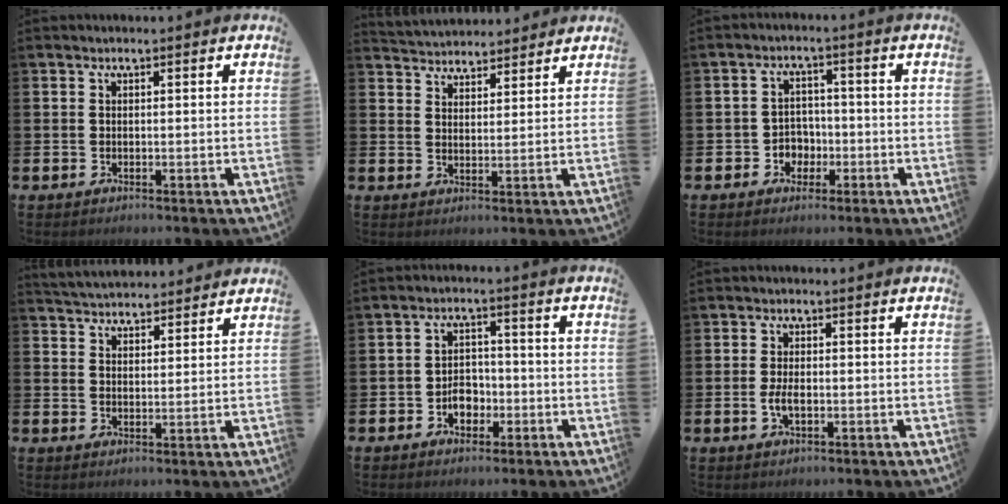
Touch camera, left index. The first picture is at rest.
{"total": 4.3, "force": [4.1, 1.0, -0.5], "torque": [-0.009, -0.020, 0.076]}
{"total": 3.2, "force": [-1.1, 2.9, 0.9], "torque": [-0.026, 0.002, -0.028]}
{"total": 4.3, "force": [4.2, 0.7, -0.1], "torque": [-0.015, -0.020, 0.078]}
{"total": 3.6, "force": [-1.4, 2.6, 2.0], "torque": [-0.033, 0.002, -0.031]}
{"total": 2.6, "force": [-0.5, 1.2, 2.2], "torque": [-0.042, 0.001, -0.008]}